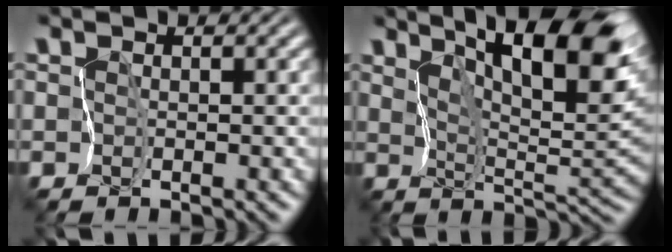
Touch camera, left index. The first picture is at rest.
{"total": 12.7, "force": [7.5, 3.2, 9.8], "torque": [-0.143, 0.010, 0.115]}